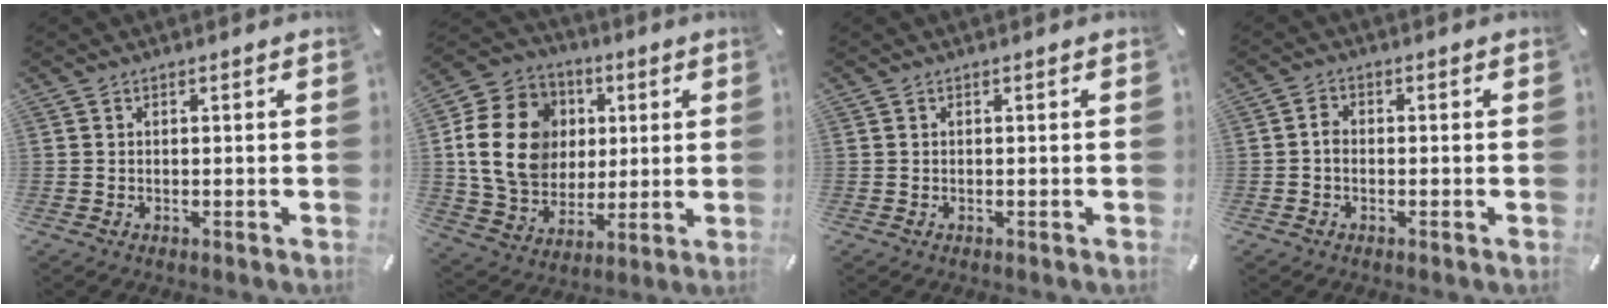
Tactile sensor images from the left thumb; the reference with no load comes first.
{"total": 18.7, "force": [2.6, 15.9, 9.5], "torque": [-0.194, 0.005, 0.051]}
{"total": 0.0}
{"total": 2.1, "force": [-0.5, 1.5, 1.4], "torque": [-0.027, 0.005, -0.010]}